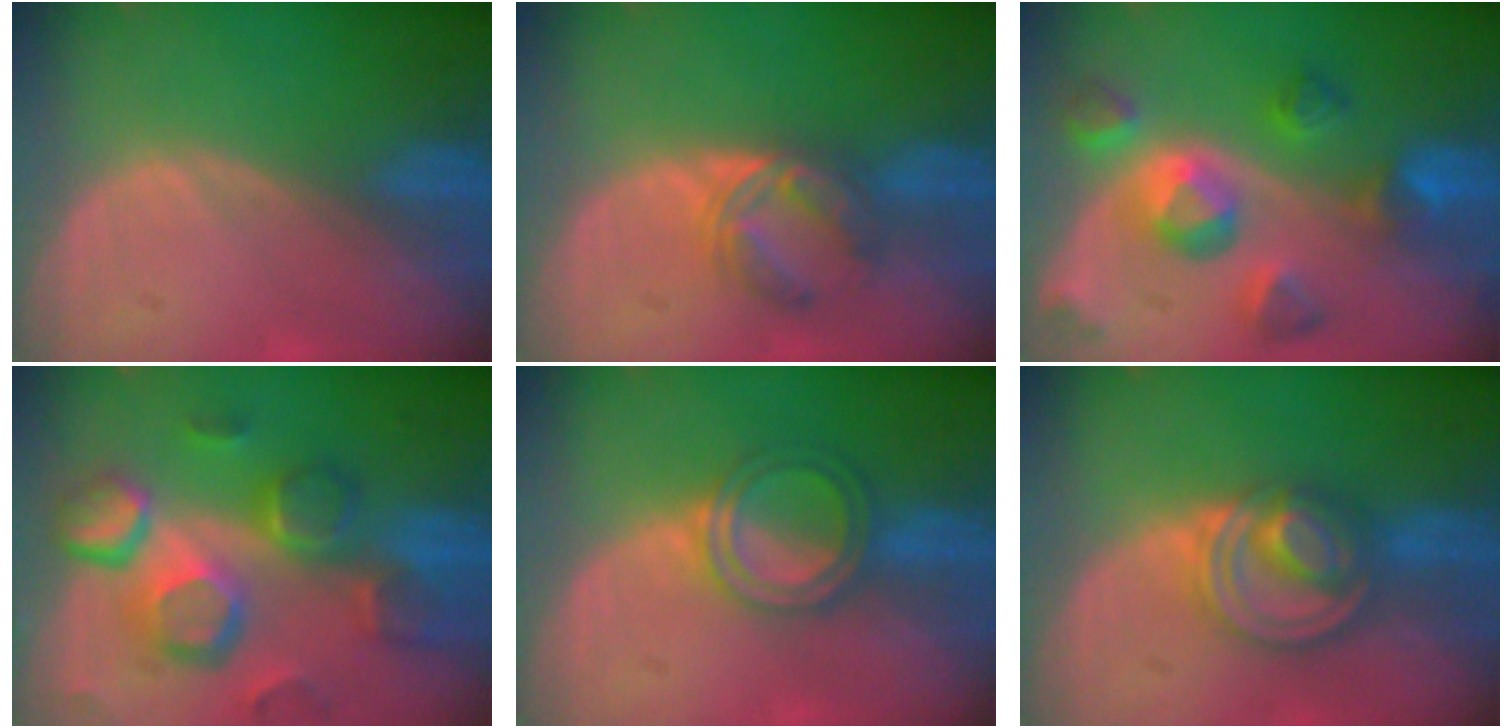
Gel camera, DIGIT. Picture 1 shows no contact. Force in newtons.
{"total": 5.5, "press": 5.4, "slide": 1.1}
{"total": 9.7, "press": 8.8, "slide": 4.1}
{"total": 12.3, "press": 10.7, "slide": 6.1}
{"total": 4.9, "press": 4.9, "slide": 0.3}
{"total": 8.1, "press": 6.9, "slide": 4.2}